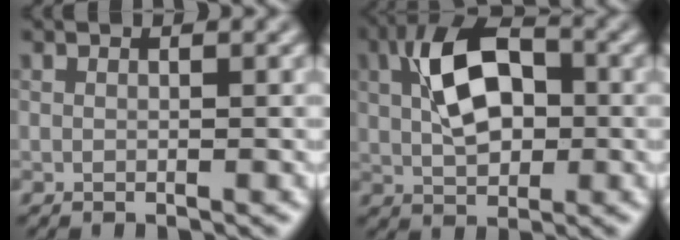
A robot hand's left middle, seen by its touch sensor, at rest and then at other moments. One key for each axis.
{"total": 7.3, "fx": -0.2, "fy": 4.2, "fz": 6.0, "tx": -0.119, "ty": 0.018, "tz": -0.007}